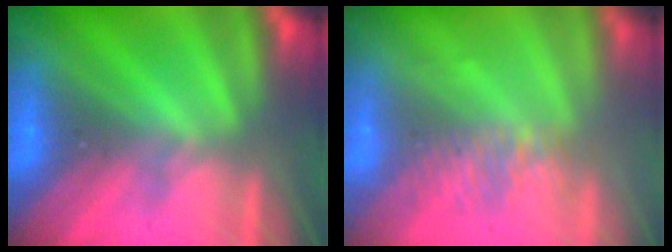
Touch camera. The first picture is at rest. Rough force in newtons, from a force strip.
{"total": 5.8}